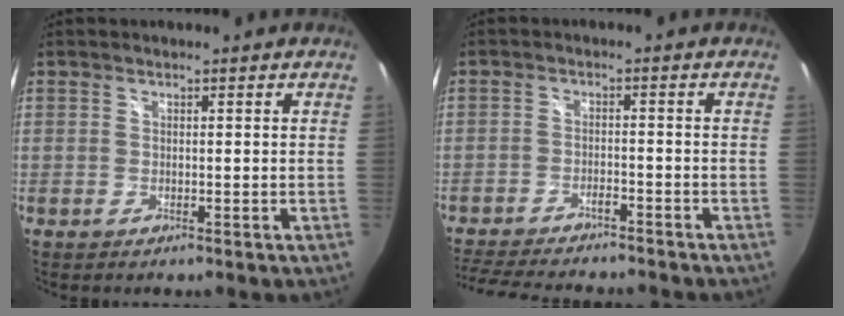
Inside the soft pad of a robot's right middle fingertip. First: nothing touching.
{"total": 13.6, "force": [-12.0, 2.6, 5.8], "torque": [-0.130, -0.015, -0.186]}